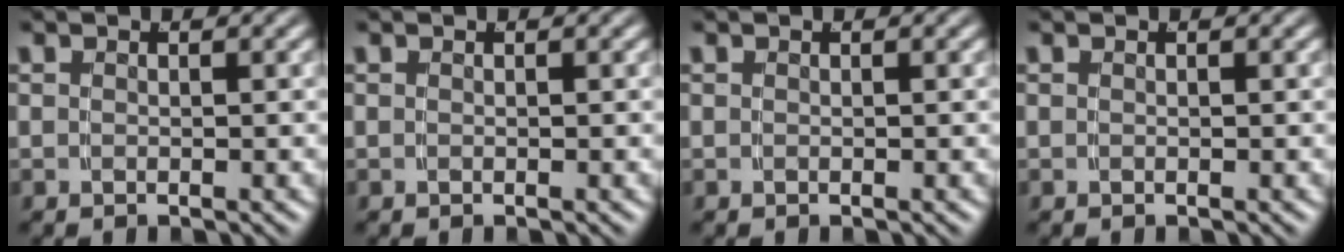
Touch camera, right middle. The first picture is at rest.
{"total": 0.0}
{"total": 0.0}
{"total": 0.0}